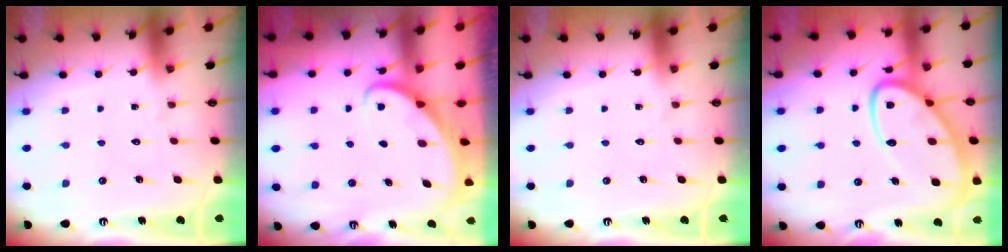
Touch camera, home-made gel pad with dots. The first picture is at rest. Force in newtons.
{"total": 2.2, "press": 2.2, "slide": 0.1}
{"total": 0.0}
{"total": 17.1, "press": 17.0, "slide": 1.6}